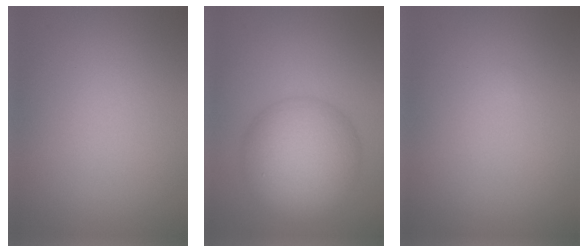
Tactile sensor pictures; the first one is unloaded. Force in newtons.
{"total": 9.2, "press": 9.2, "slide": 0.2}
{"total": 0.0}